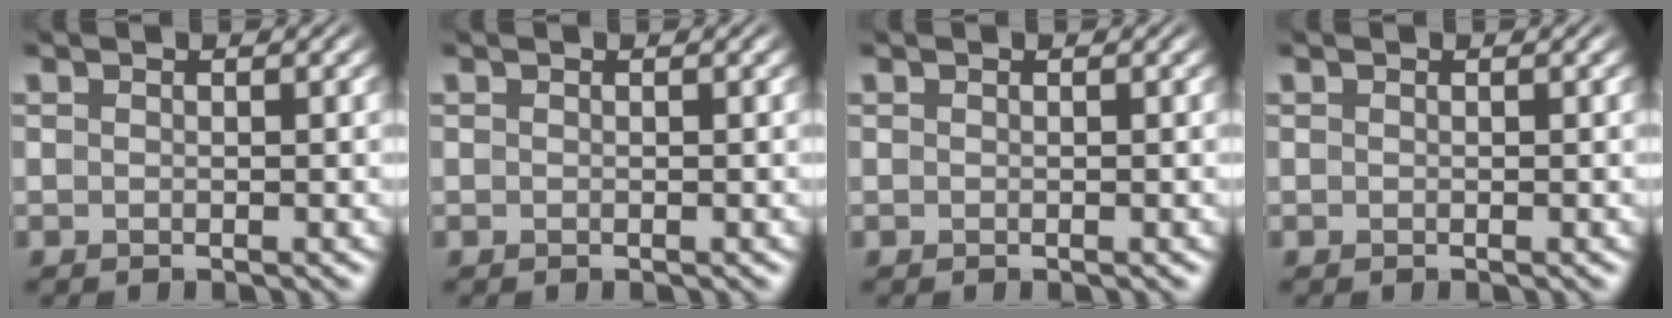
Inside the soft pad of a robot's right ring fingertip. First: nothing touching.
{"total": 0.0}
{"total": 0.0}
{"total": 0.0}